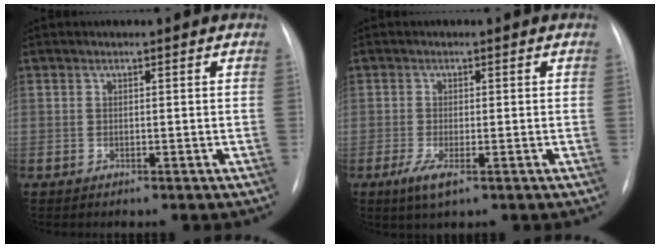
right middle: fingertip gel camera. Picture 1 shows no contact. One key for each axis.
{"total": 3.2, "fx": -1.5, "fy": 0.8, "fz": 2.7, "tx": -0.059, "ty": -0.008, "tz": -0.026}